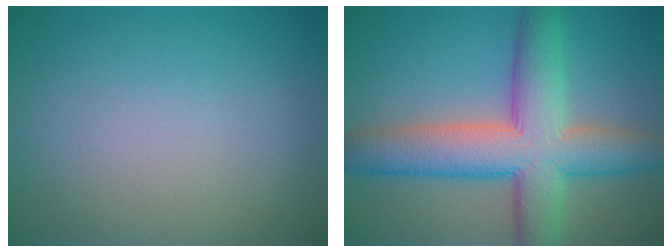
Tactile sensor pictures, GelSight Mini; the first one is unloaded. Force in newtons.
{"total": 9.5, "press": 9.5, "slide": 0.4}